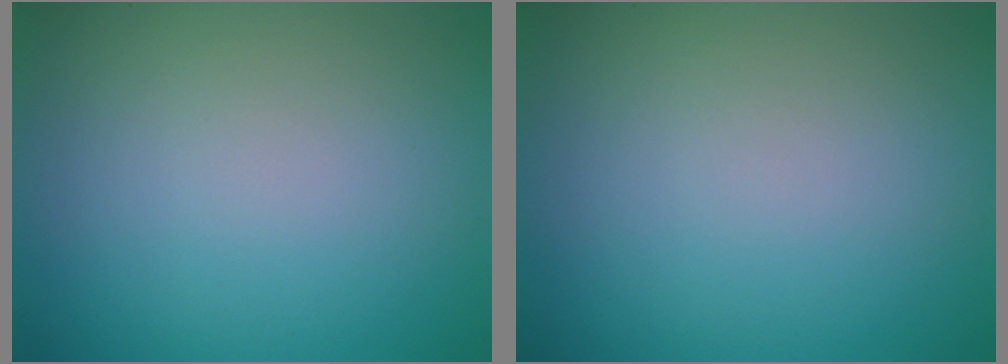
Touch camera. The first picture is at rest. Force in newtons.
{"total": 0.0}